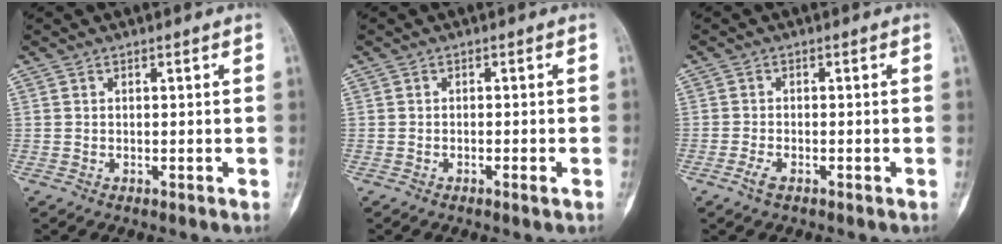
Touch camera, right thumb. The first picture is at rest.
{"total": 0.9, "force": [-0.6, 0.2, 0.7], "torque": [-0.019, 0.003, -0.010]}
{"total": 1.8, "force": [-1.2, 0.8, 1.1], "torque": [-0.030, 0.003, -0.026]}